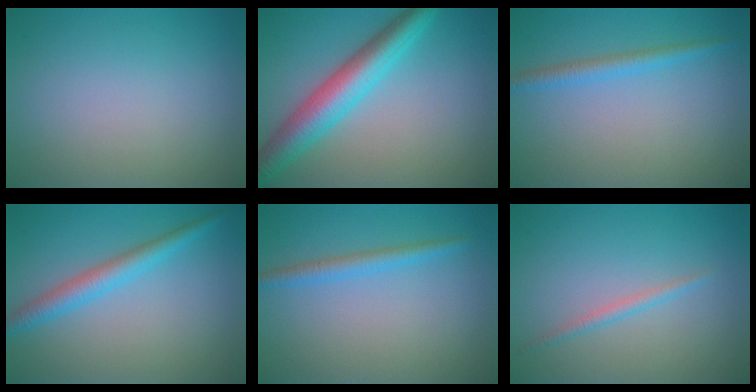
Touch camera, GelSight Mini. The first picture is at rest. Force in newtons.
{"total": 6.0, "press": 6.0, "slide": 0.2}
{"total": 1.8, "press": 1.8, "slide": 0.1}
{"total": 3.0, "press": 3.0, "slide": 0.2}
{"total": 1.9, "press": 1.8, "slide": 0.2}
{"total": 1.1, "press": 1.1, "slide": 0.0}